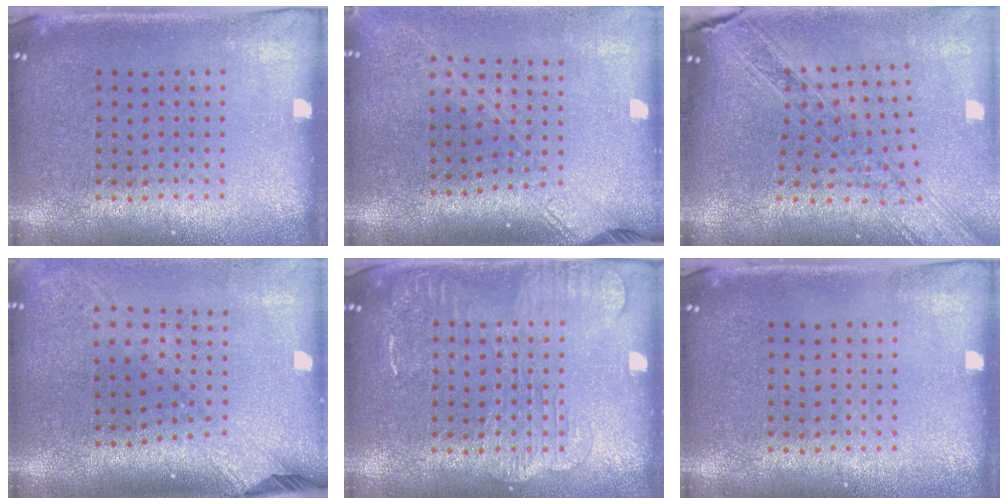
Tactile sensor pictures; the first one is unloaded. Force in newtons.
{"total": 2.1, "press": 1.6, "slide": 1.4}
{"total": 1.9, "press": 1.7, "slide": 0.9}
{"total": 2.4, "press": 1.8, "slide": 1.6}
{"total": 2.8, "press": 2.8, "slide": 0.3}
{"total": 0.0}